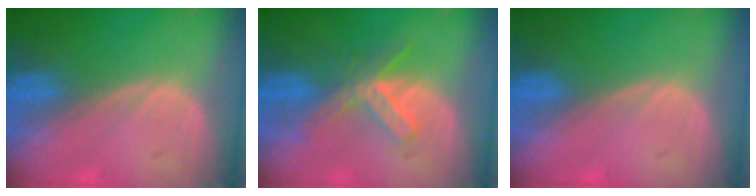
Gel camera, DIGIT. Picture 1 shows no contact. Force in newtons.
{"total": 5.3, "press": 5.3, "slide": 0.8}
{"total": 0.0}